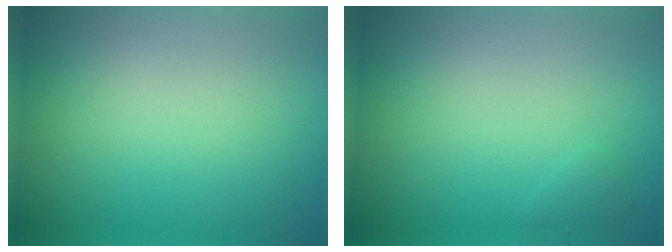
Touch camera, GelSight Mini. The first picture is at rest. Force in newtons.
{"total": 0.5, "press": 0.5, "slide": 0.1}